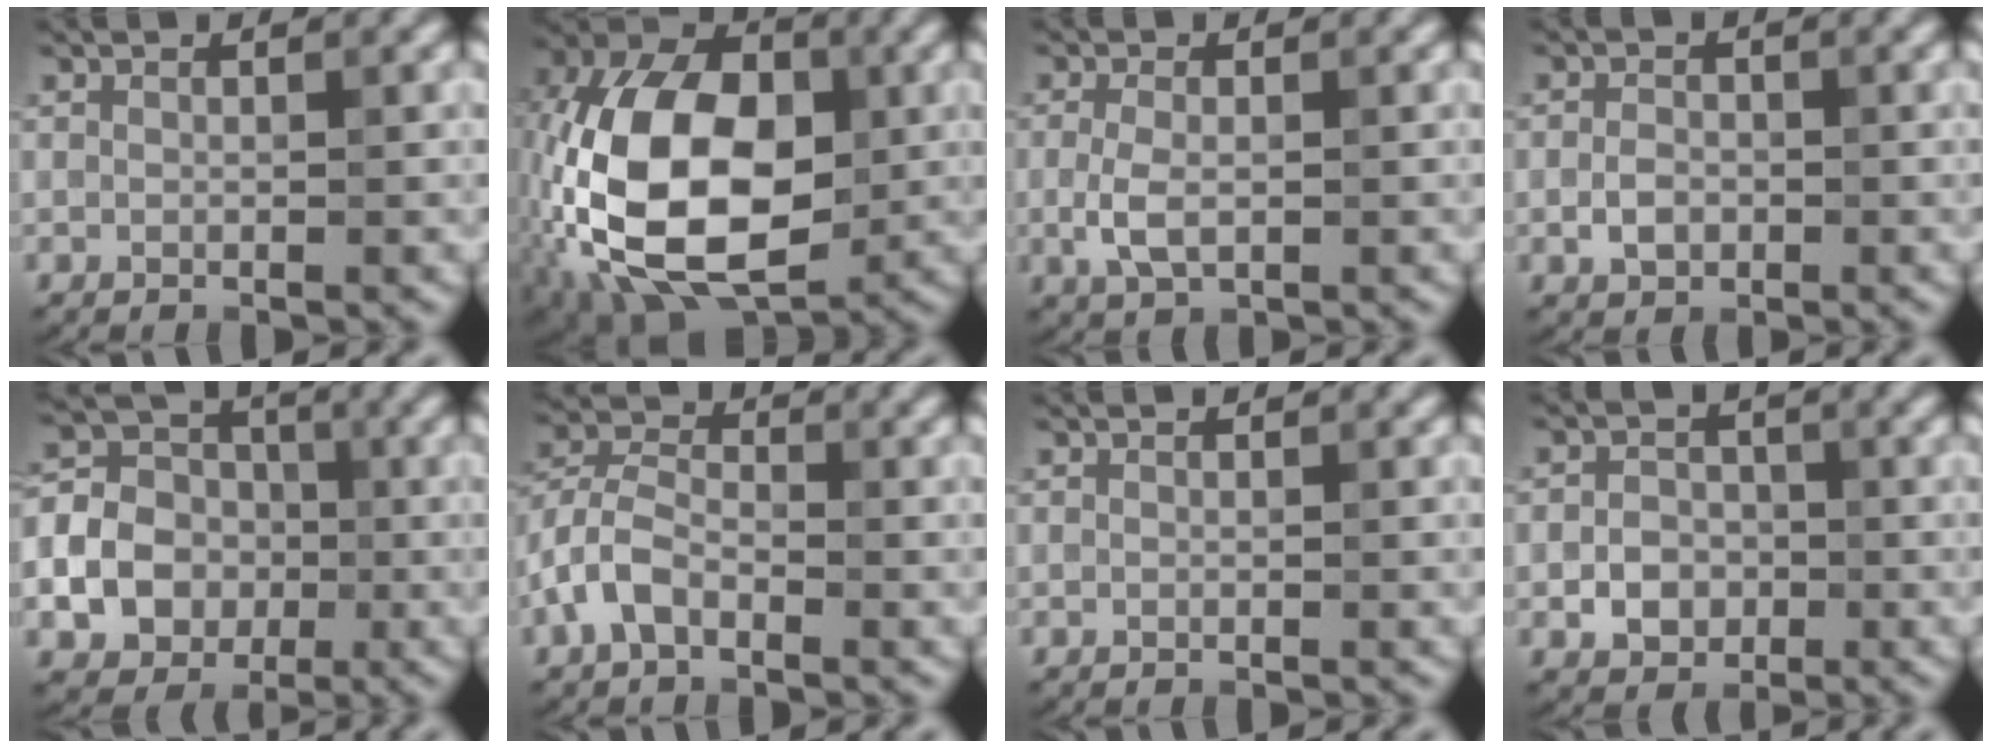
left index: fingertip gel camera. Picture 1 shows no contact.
{"total": 15.5, "force": [-2.3, 9.5, 12.0], "torque": [-0.247, 0.015, -0.060]}
{"total": 2.8, "force": [-0.4, 1.4, 2.4], "torque": [-0.060, 0.001, -0.007]}
{"total": 1.8, "force": [-0.6, 1.2, 1.2], "torque": [-0.024, 0.003, -0.014]}
{"total": 13.3, "force": [-2.9, 11.6, 5.8], "torque": [-0.150, -0.005, -0.071]}
{"total": 4.0, "force": [-2.0, 2.1, 2.7], "torque": [-0.066, 0.015, -0.049]}
{"total": 0.0}
{"total": 2.9, "force": [-1.0, 2.3, 1.6], "torque": [-0.015, 0.002, -0.022]}